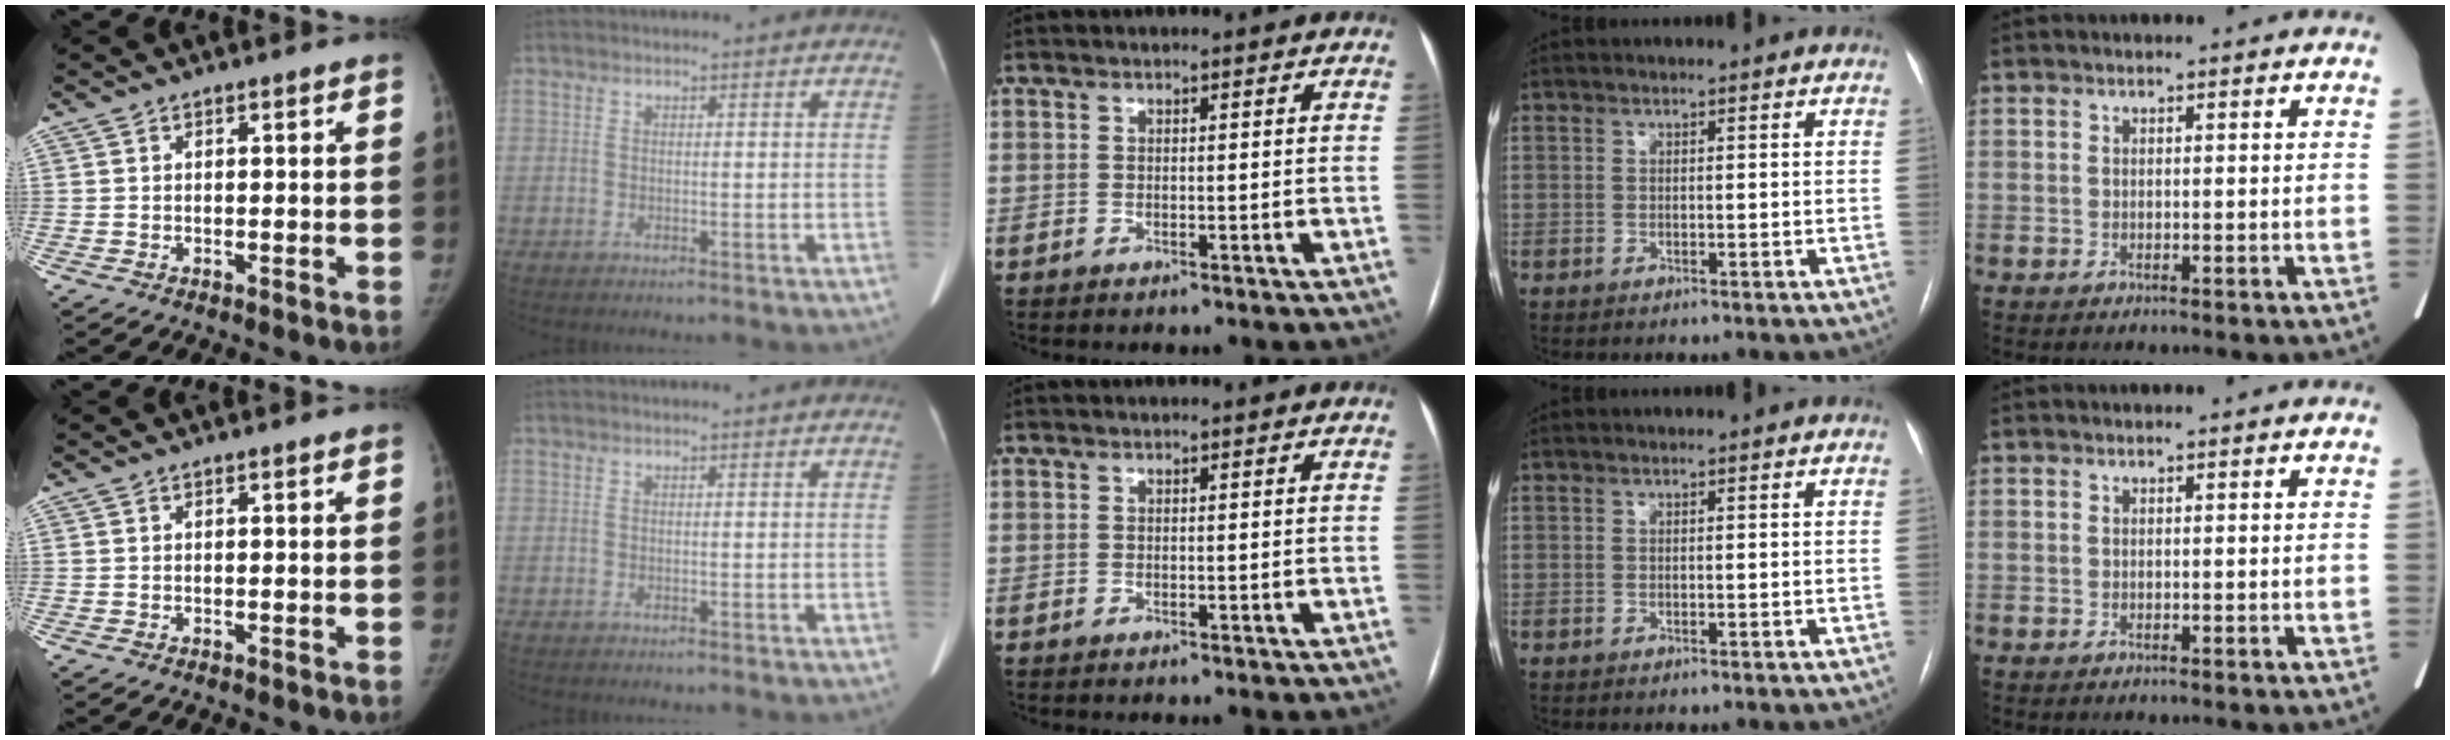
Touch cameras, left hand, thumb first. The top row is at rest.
{}